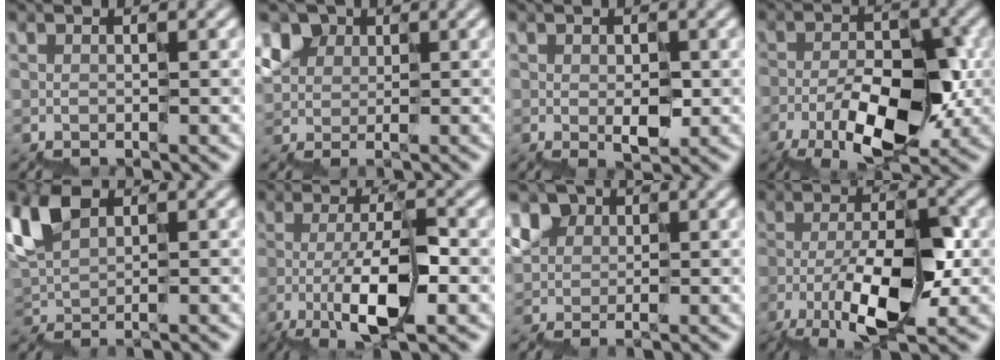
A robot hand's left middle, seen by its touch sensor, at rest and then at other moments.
{"total": 3.1, "force": [1.4, 2.7, 0.5], "torque": [0.002, 0.012, 0.017]}
{"total": 2.4, "force": [-0.1, 1.6, 1.8], "torque": [-0.028, 0.004, 0.005]}
{"total": 6.6, "force": [-2.6, 3.2, 5.1], "torque": [-0.081, 0.008, -0.046]}
{"total": 3.8, "force": [0.9, 2.2, 2.9], "torque": [-0.057, 0.010, 0.008]}
{"total": 5.6, "force": [-1.5, 1.3, 5.2], "torque": [-0.089, 0.001, -0.029]}
{"total": 2.5, "force": [0.6, 2.4, 0.3], "torque": [0.003, 0.011, 0.005]}
{"total": 6.5, "force": [-2.2, 2.1, 5.7], "torque": [-0.102, 0.009, -0.042]}